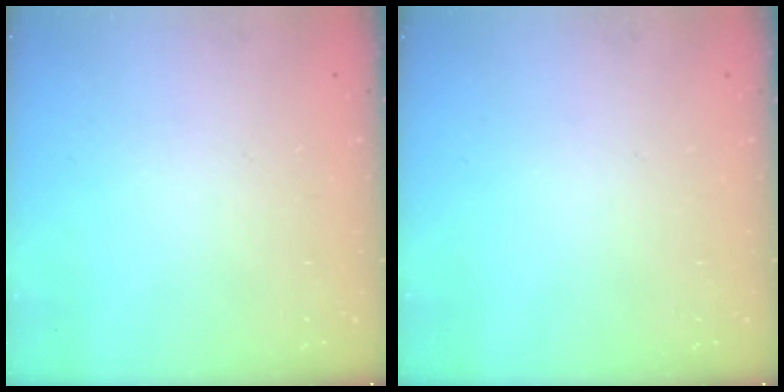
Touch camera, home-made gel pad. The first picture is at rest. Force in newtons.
{"total": 0.0}